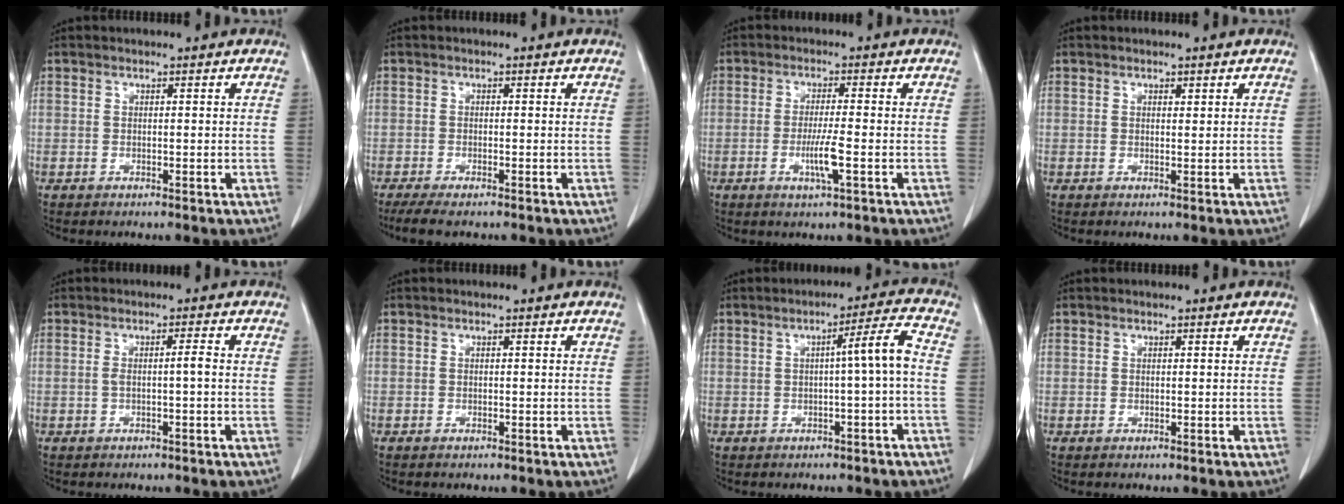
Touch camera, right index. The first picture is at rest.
{"total": 4.4, "force": [-3.5, 0.9, 2.6], "torque": [-0.043, -0.011, -0.052]}
{"total": 4.6, "force": [-1.4, -0.2, 4.4], "torque": [-0.084, -0.009, -0.027]}
{"total": 0.6, "force": [0.4, 0.3, 0.3], "torque": [-0.005, -0.004, 0.006]}
{"total": 2.0, "force": [-0.3, -0.1, 1.9], "torque": [-0.035, 0.002, -0.004]}
{"total": 0.0}
{"total": 4.8, "force": [-0.5, -0.6, 4.7], "torque": [-0.068, 0.013, -0.007]}
{"total": 0.0}